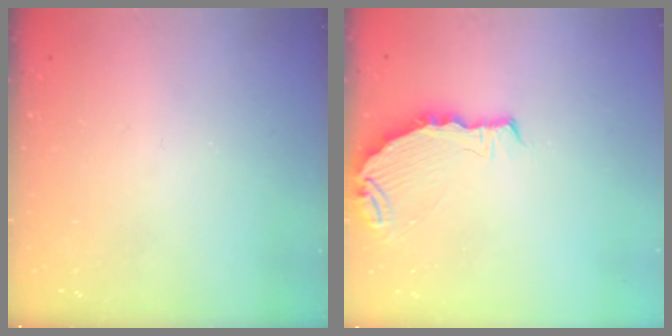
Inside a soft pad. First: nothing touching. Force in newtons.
{"total": 7.3, "press": 6.2, "slide": 3.8}